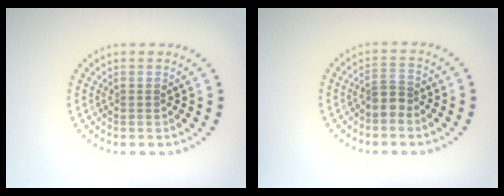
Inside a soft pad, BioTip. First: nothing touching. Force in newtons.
{"total": 1.8, "press": 1.3, "slide": 1.2}